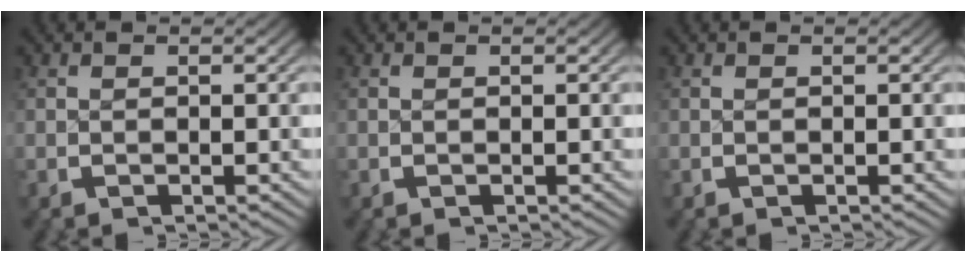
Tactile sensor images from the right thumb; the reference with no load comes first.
{"total": 0.0}
{"total": 0.0}